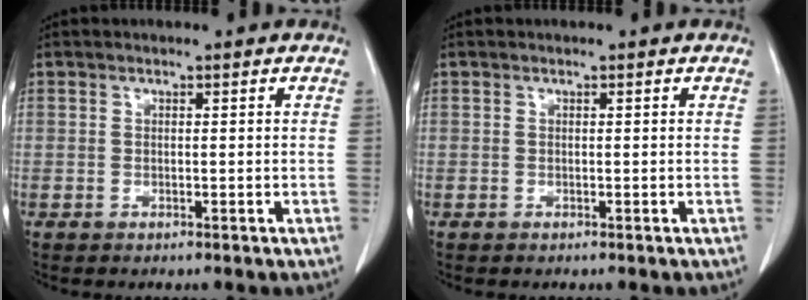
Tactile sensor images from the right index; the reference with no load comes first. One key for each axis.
{"total": 0.0}